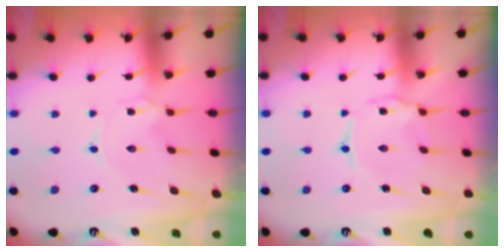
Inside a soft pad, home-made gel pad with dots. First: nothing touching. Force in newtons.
{"total": 1.7, "press": 1.7, "slide": 0.4}